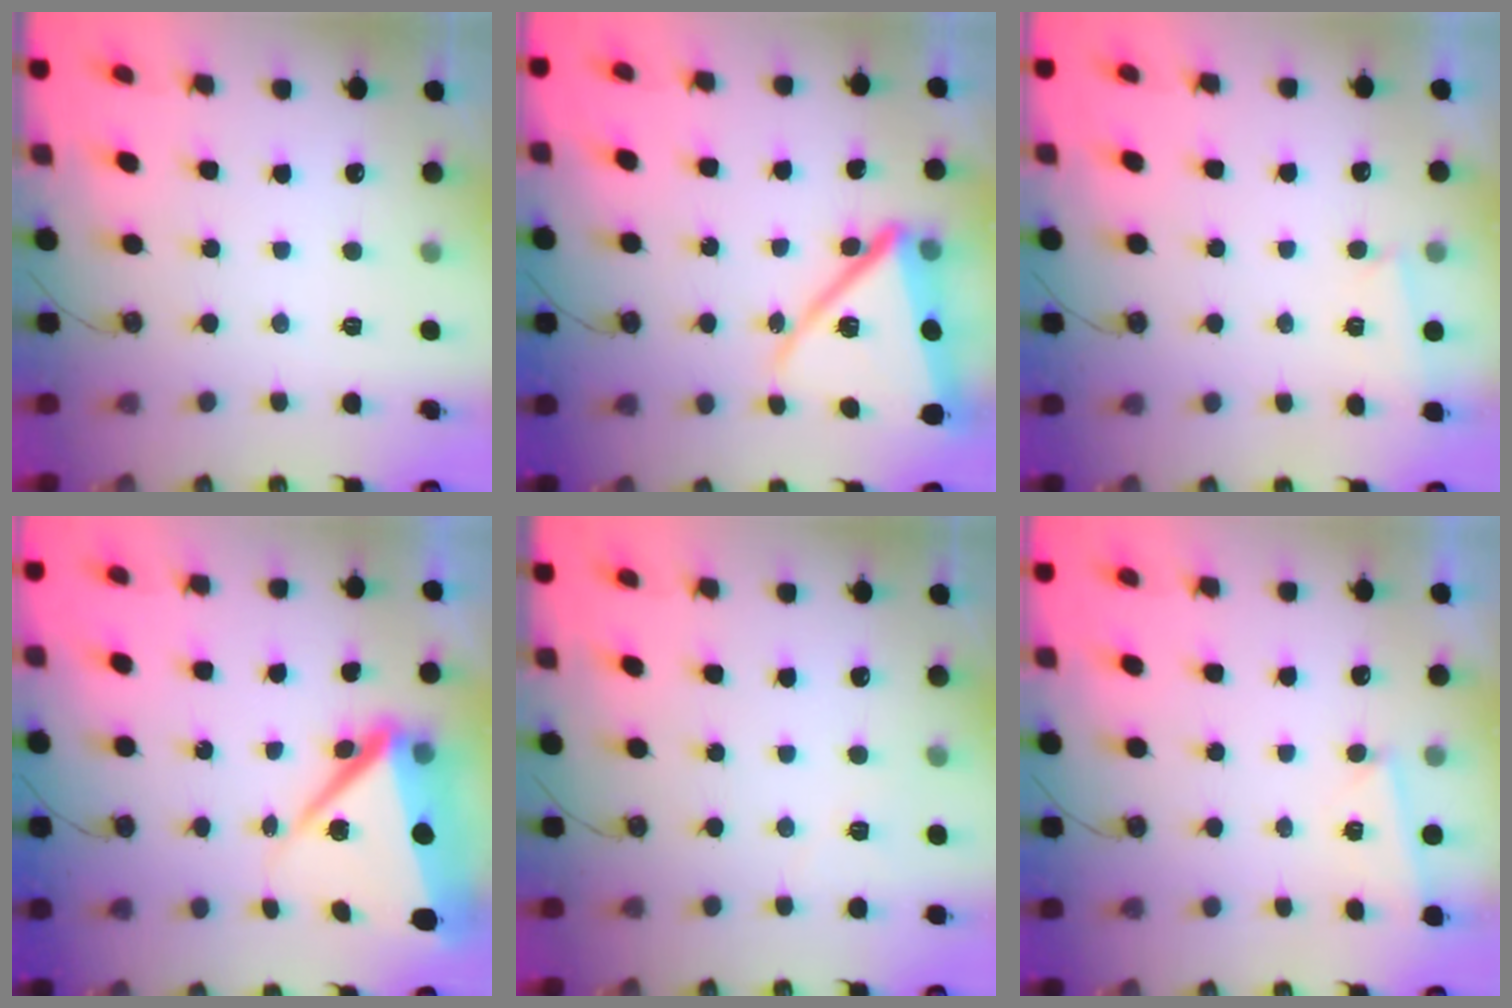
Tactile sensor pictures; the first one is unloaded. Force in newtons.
{"total": 16.9, "press": 16.9, "slide": 1.3}
{"total": 4.8, "press": 1.5, "slide": 4.6}
{"total": 11.7, "press": 10.3, "slide": 5.5}
{"total": 2.6, "press": 2.3, "slide": 1.2}
{"total": 2.9, "press": 2.4, "slide": 1.5}